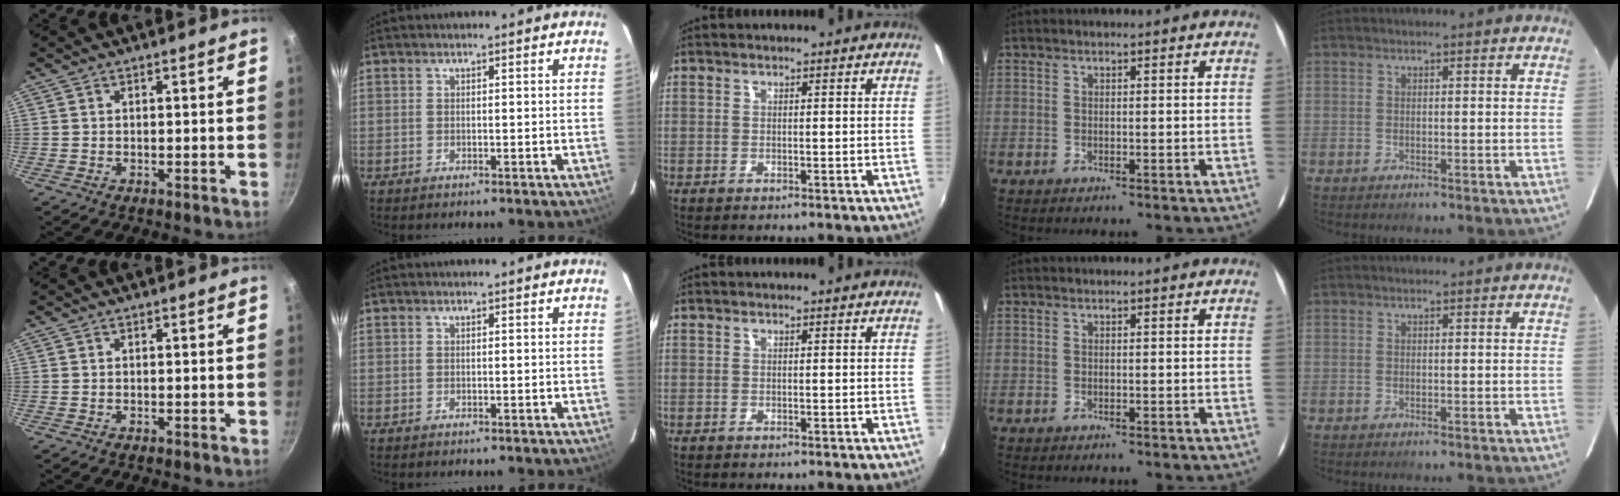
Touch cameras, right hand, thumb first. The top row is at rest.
{}